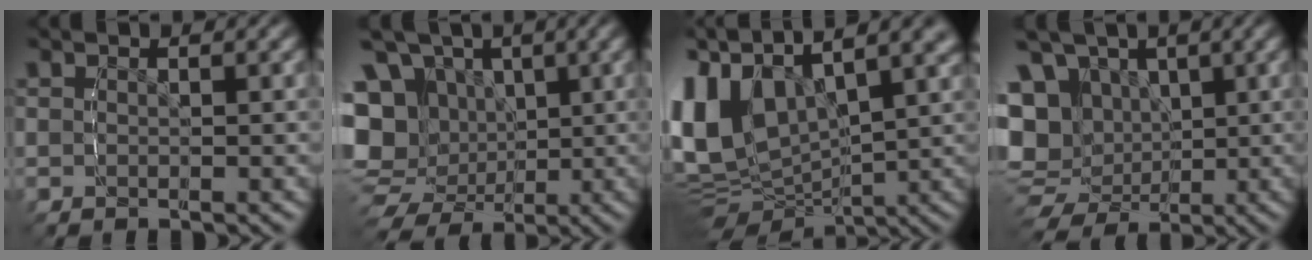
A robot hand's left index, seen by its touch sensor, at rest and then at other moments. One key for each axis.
{"total": 15.6, "fx": -1.2, "fy": 14.4, "fz": 6.0, "tx": -0.152, "ty": -0.060, "tz": -0.009}
{"total": 13.0, "fx": 1.5, "fy": 10.4, "fz": 7.5, "tx": -0.180, "ty": -0.026, "tz": 0.024}
{"total": 13.3, "fx": -1.3, "fy": 12.3, "fz": 4.8, "tx": -0.129, "ty": -0.053, "tz": -0.012}